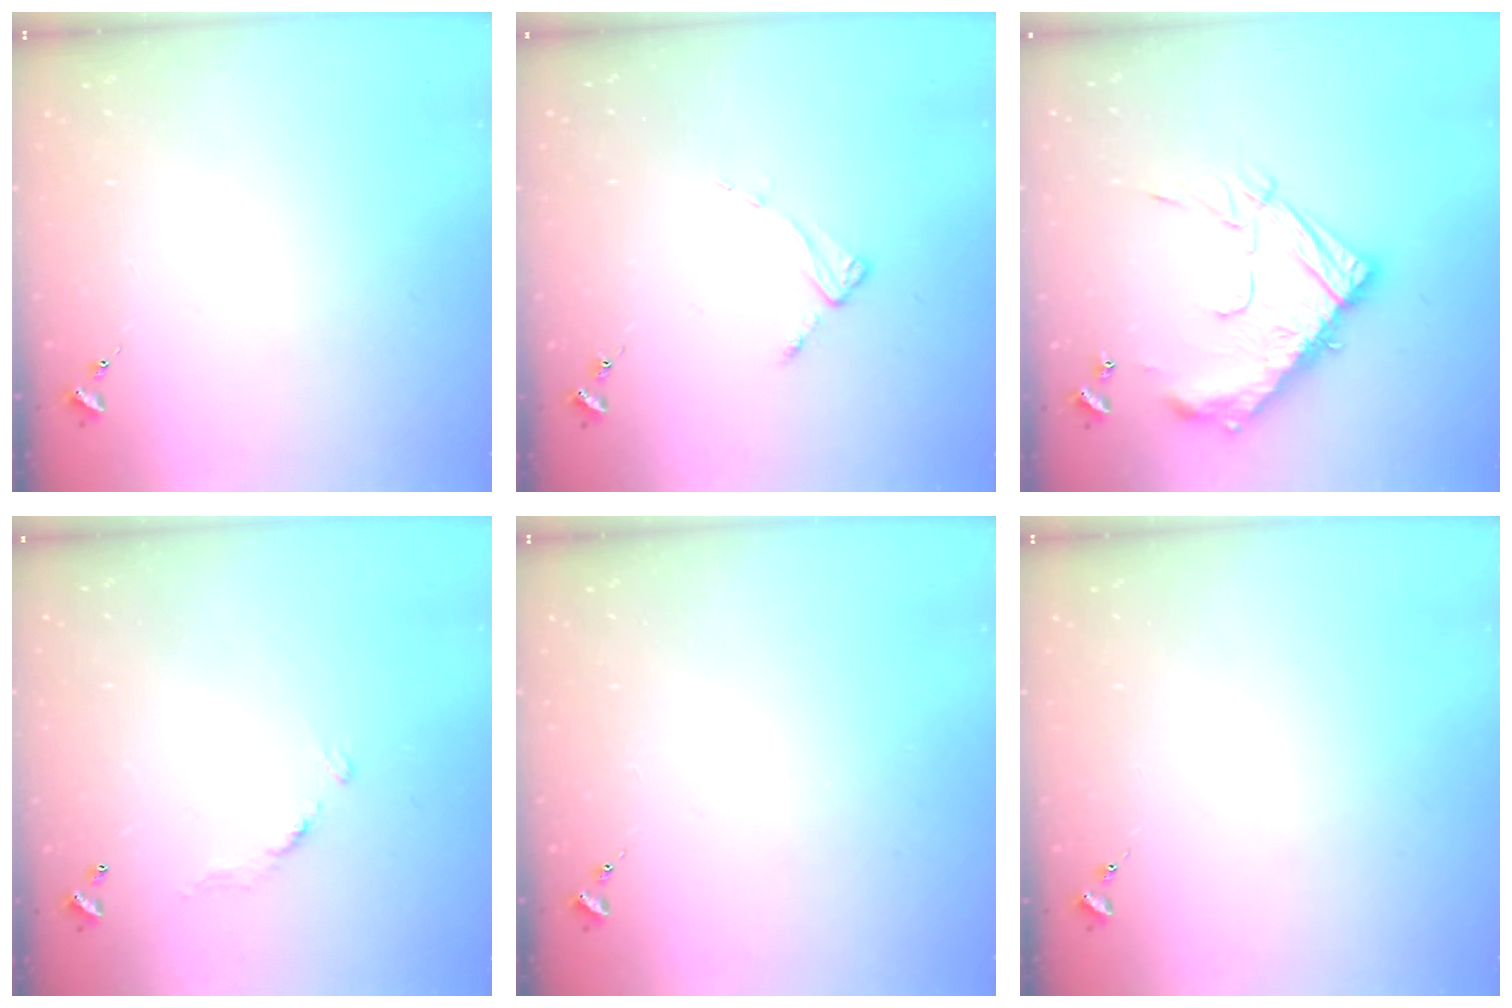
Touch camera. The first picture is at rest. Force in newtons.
{"total": 2.6, "press": 2.6, "slide": 0.4}
{"total": 19.3, "press": 19.2, "slide": 1.6}
{"total": 6.0, "press": 6.0, "slide": 0.4}
{"total": 0.0}
{"total": 0.0}